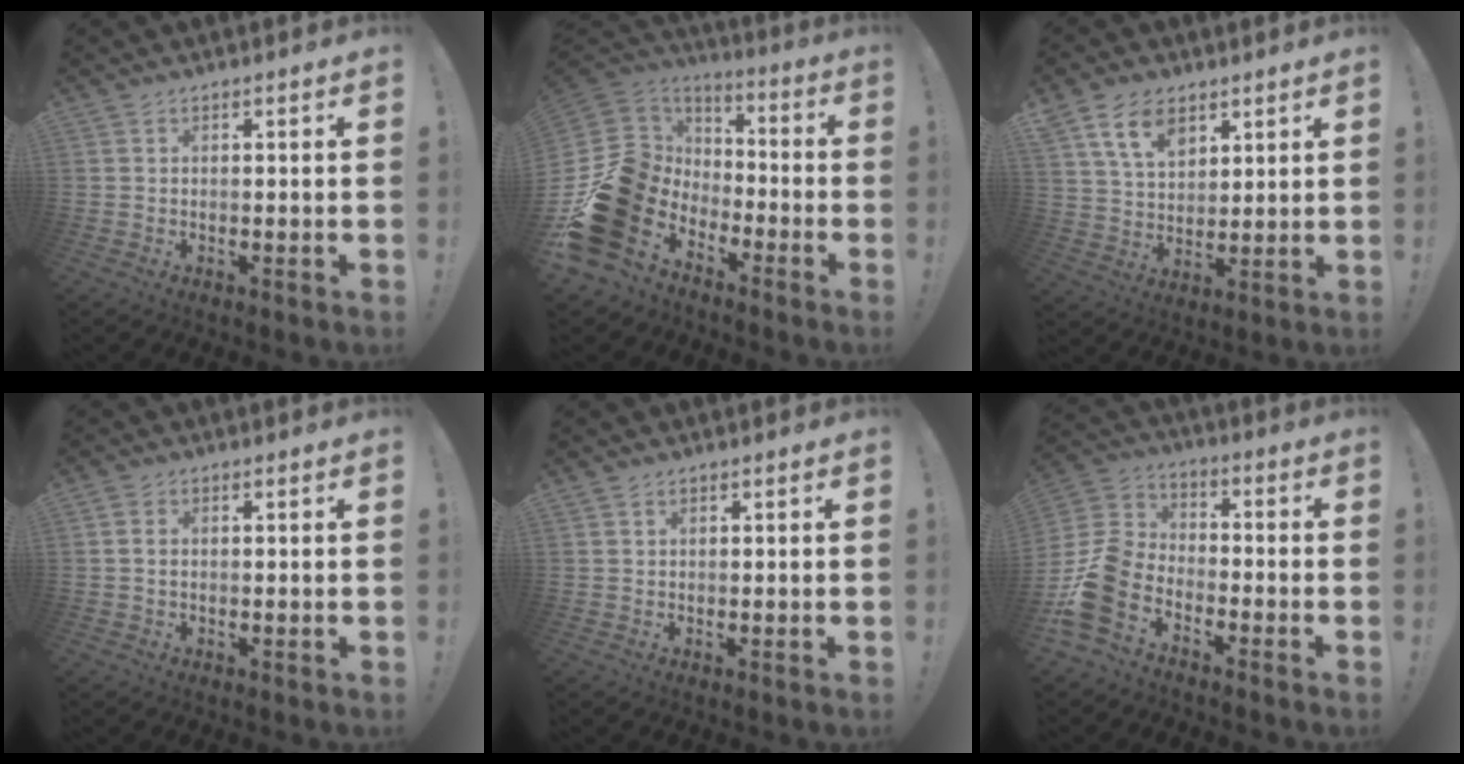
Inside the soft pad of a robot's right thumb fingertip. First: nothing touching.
{"total": 23.1, "force": [-8.3, 16.9, 13.4], "torque": [-0.209, 0.026, -0.095]}
{"total": 11.8, "force": [7.0, 7.2, 6.1], "torque": [-0.102, -0.026, 0.135]}
{"total": 1.7, "force": [0.3, 1.3, 1.1], "torque": [-0.030, 0.008, 0.006]}
{"total": 0.9, "force": [0.6, 0.6, 0.1], "torque": [0.004, -0.002, 0.011]}
{"total": 14.2, "force": [-8.3, 8.8, 7.4], "torque": [-0.149, 0.047, -0.144]}